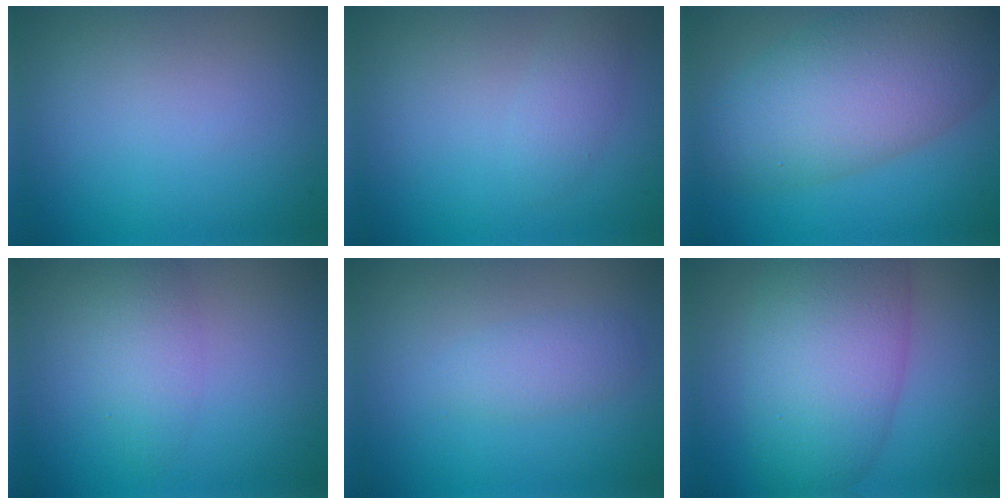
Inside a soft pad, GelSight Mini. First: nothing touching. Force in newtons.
{"total": 1.6, "press": 1.6, "slide": 0.1}
{"total": 9.2, "press": 9.2, "slide": 0.4}
{"total": 2.4, "press": 2.4, "slide": 0.0}
{"total": 1.8, "press": 1.8, "slide": 0.0}
{"total": 9.0, "press": 9.0, "slide": 0.4}